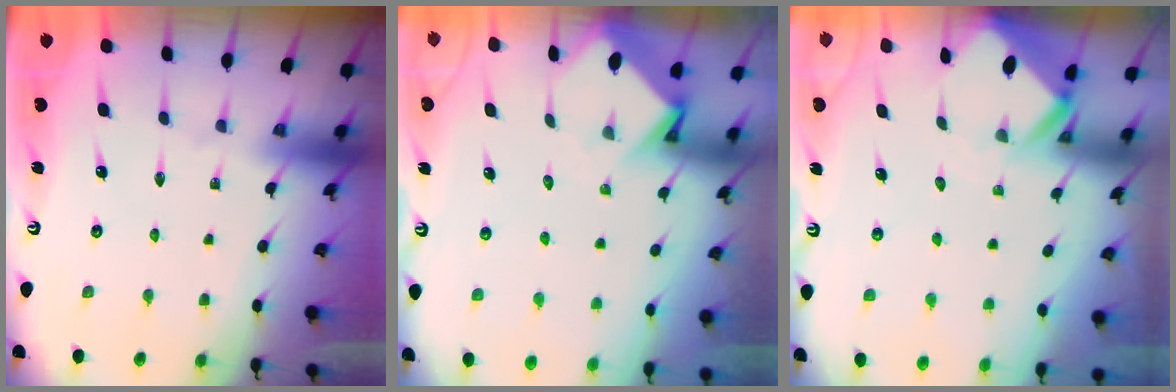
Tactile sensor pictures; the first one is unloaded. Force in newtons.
{"total": 3.4, "press": 3.4, "slide": 0.3}
{"total": 2.9, "press": 2.9, "slide": 0.2}